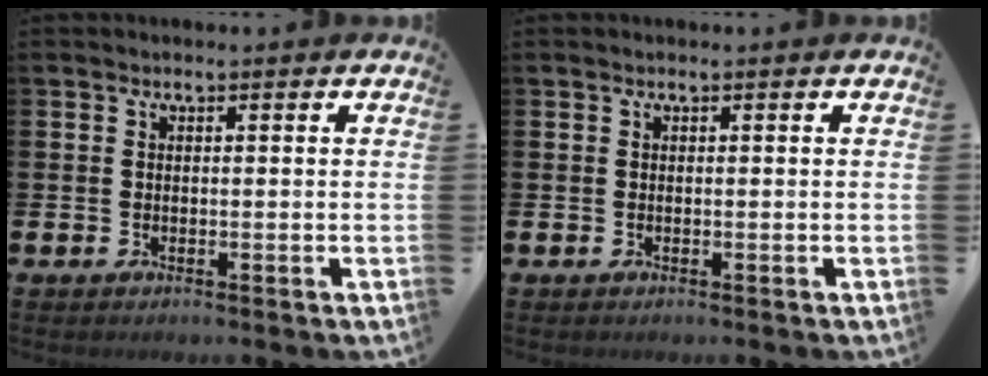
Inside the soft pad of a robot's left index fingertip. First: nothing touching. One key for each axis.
{"total": 0.0}